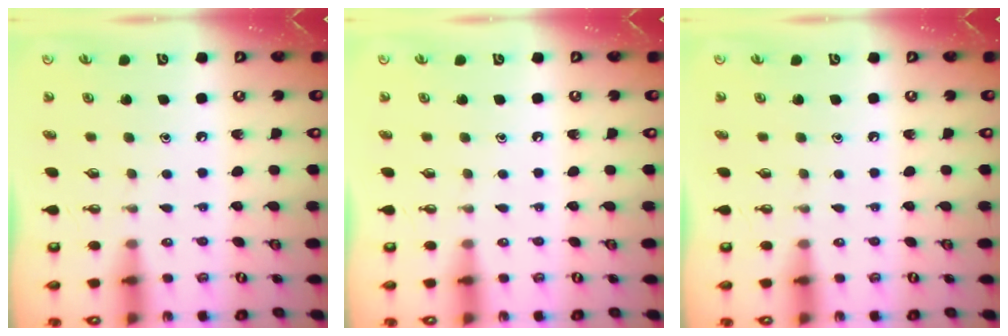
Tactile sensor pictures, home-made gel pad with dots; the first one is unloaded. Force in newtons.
{"total": 0.0}
{"total": 0.0}